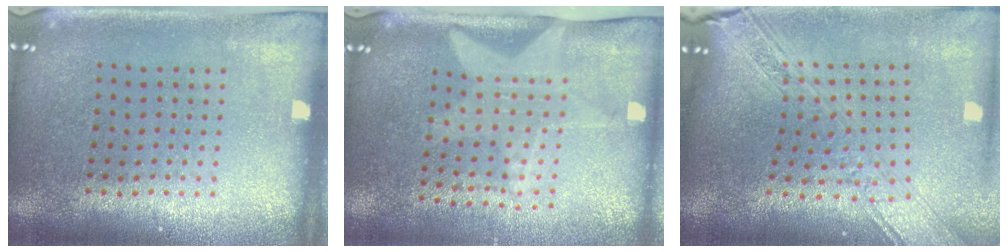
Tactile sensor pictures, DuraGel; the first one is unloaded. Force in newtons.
{"total": 2.1, "press": 1.5, "slide": 1.4}
{"total": 3.2, "press": 2.4, "slide": 2.1}